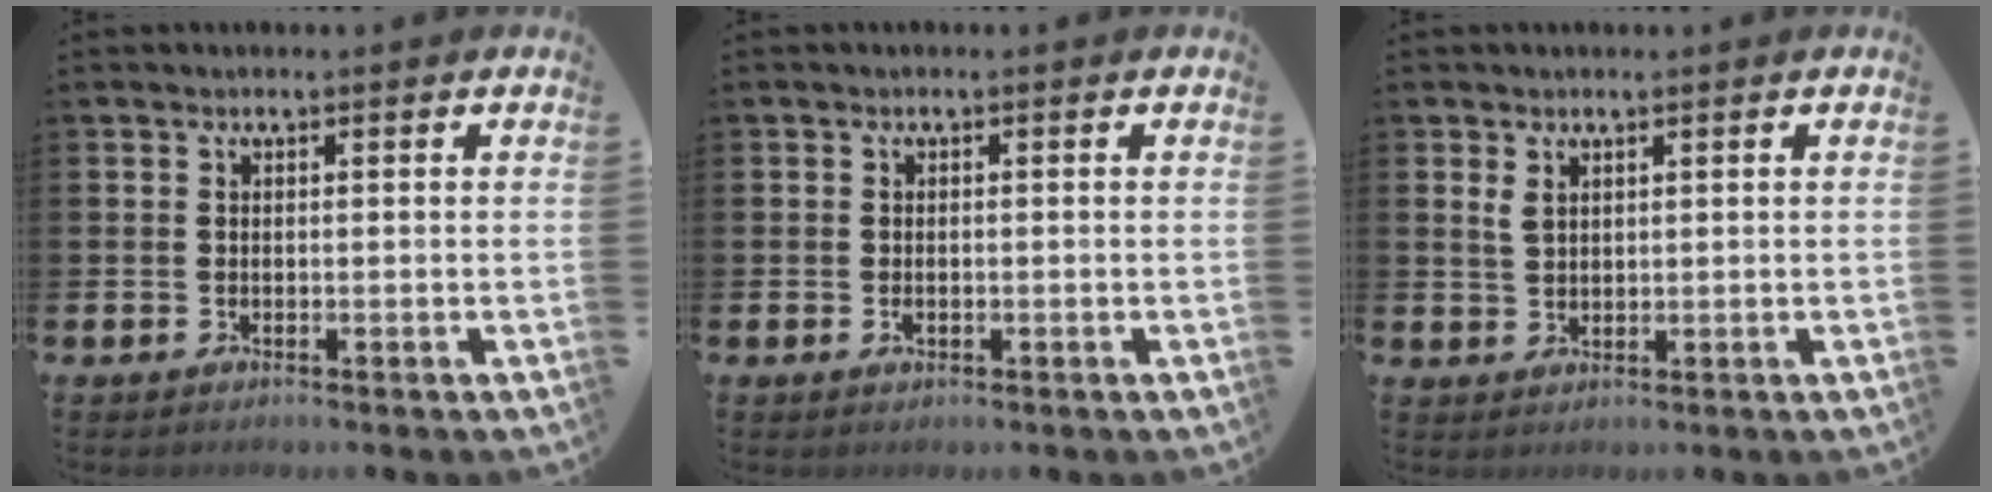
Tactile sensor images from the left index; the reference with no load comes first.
{"total": 0.9, "force": [-0.1, 0.5, 0.7], "torque": [-0.010, 0.002, -0.005]}
{"total": 2.1, "force": [1.5, 1.1, 0.9], "torque": [-0.006, -0.003, 0.025]}